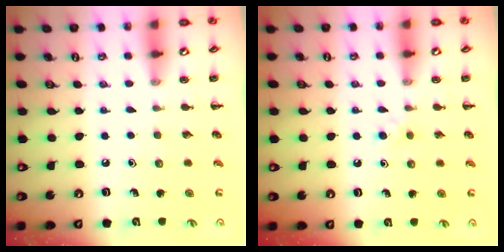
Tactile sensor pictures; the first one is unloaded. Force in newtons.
{"total": 3.0, "press": 2.6, "slide": 1.4}